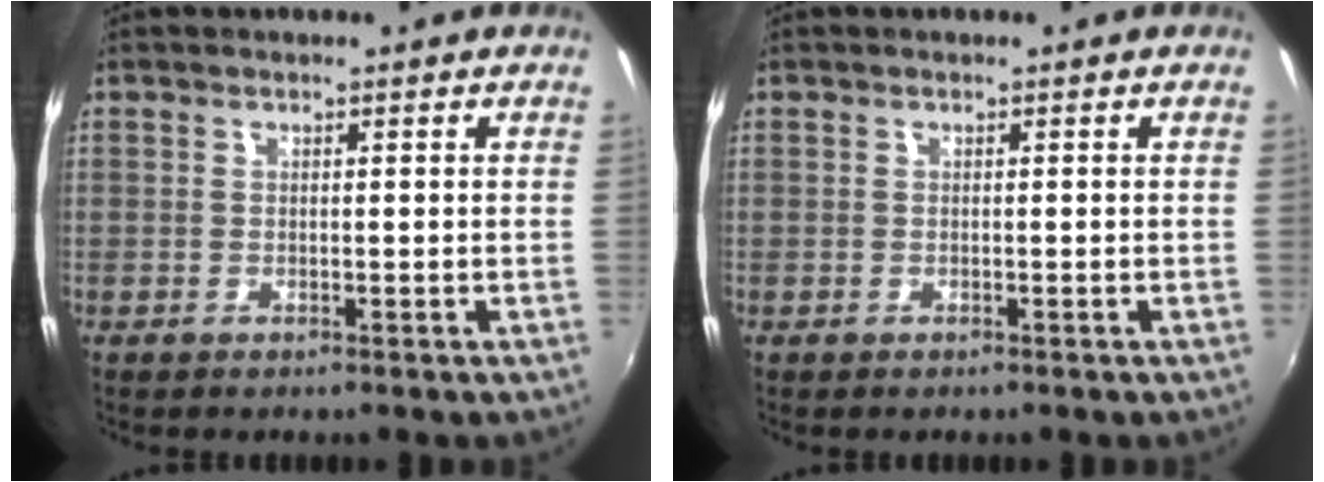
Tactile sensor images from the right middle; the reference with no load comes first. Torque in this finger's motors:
{"motor_torque": [0.82, -0.64, 0.03, -0.01]}